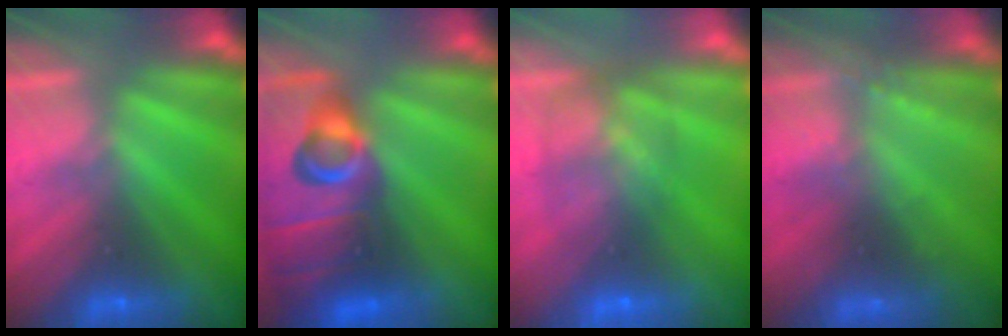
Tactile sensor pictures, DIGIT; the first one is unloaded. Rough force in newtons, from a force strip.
{"total": 8.3}
{"total": 7.2}
{"total": 2.2}